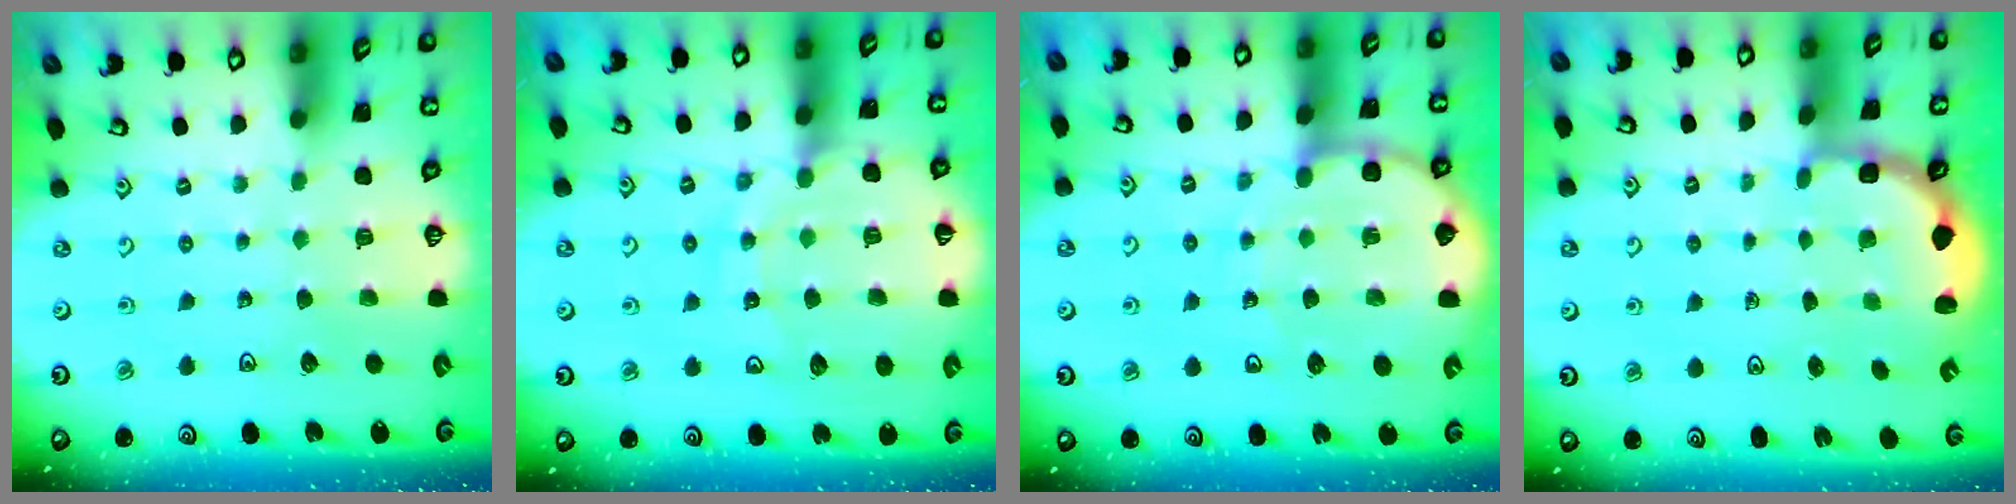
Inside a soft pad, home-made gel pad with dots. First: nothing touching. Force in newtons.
{"total": 12.4, "press": 12.3, "slide": 1.7}
{"total": 8.9, "press": 8.8, "slide": 1.3}
{"total": 2.9, "press": 2.5, "slide": 1.4}